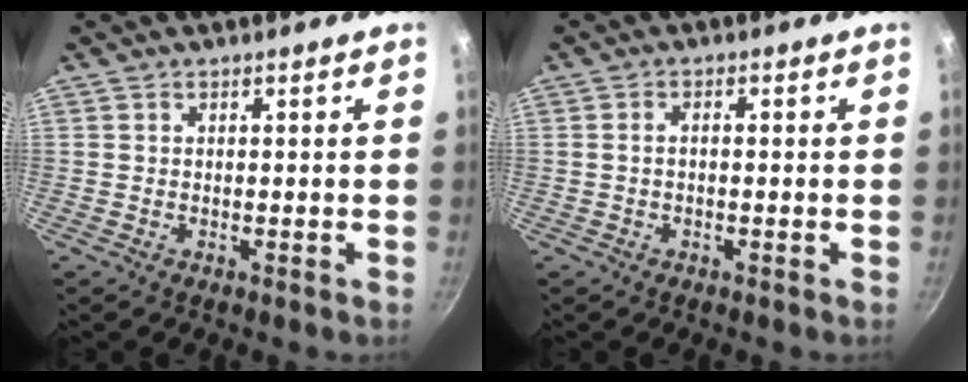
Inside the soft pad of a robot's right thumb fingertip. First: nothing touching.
{"total": 1.5, "force": [-0.3, 0.8, 1.2], "torque": [-0.028, 0.013, -0.006]}